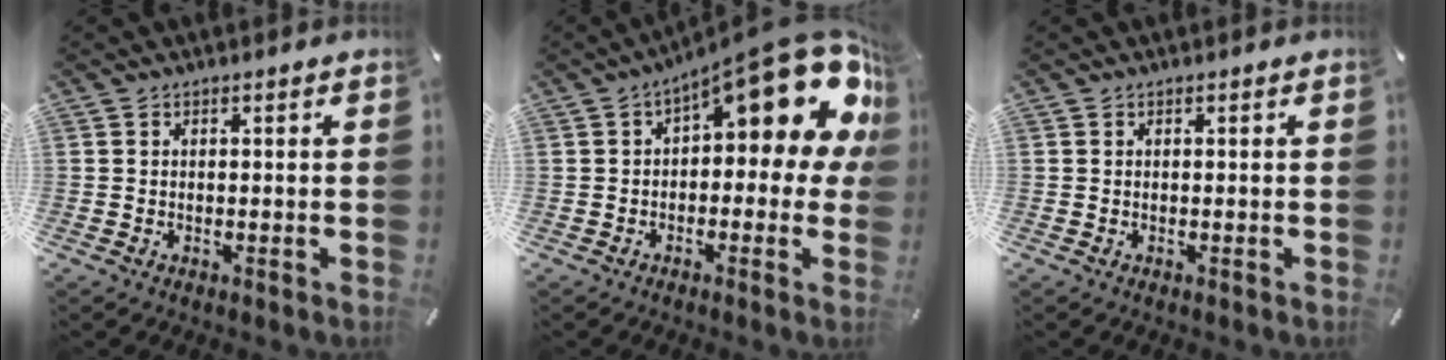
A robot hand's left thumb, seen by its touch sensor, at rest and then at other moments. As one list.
[{"total": 18.4, "force": [8.3, 7.4, 14.7], "torque": [-0.187, -0.062, 0.138]}, {"total": 0.0}]